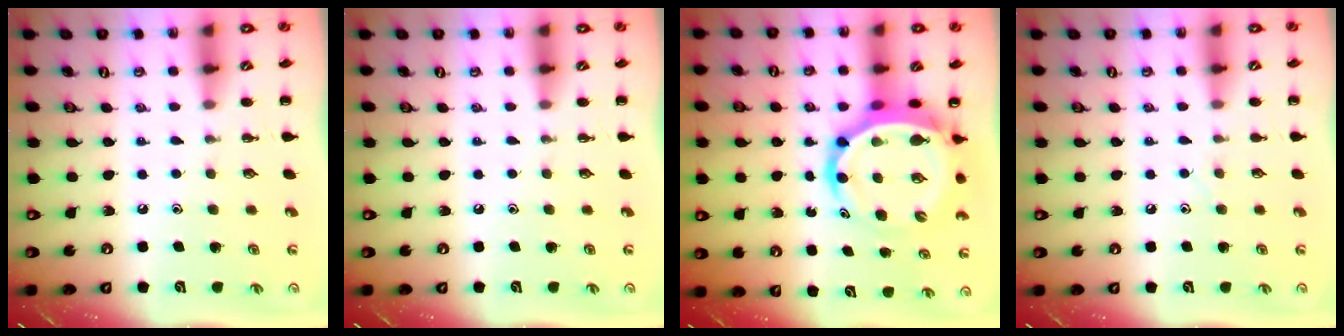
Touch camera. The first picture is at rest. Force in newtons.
{"total": 0.0}
{"total": 10.3, "press": 9.8, "slide": 3.2}
{"total": 3.8, "press": 3.6, "slide": 1.0}